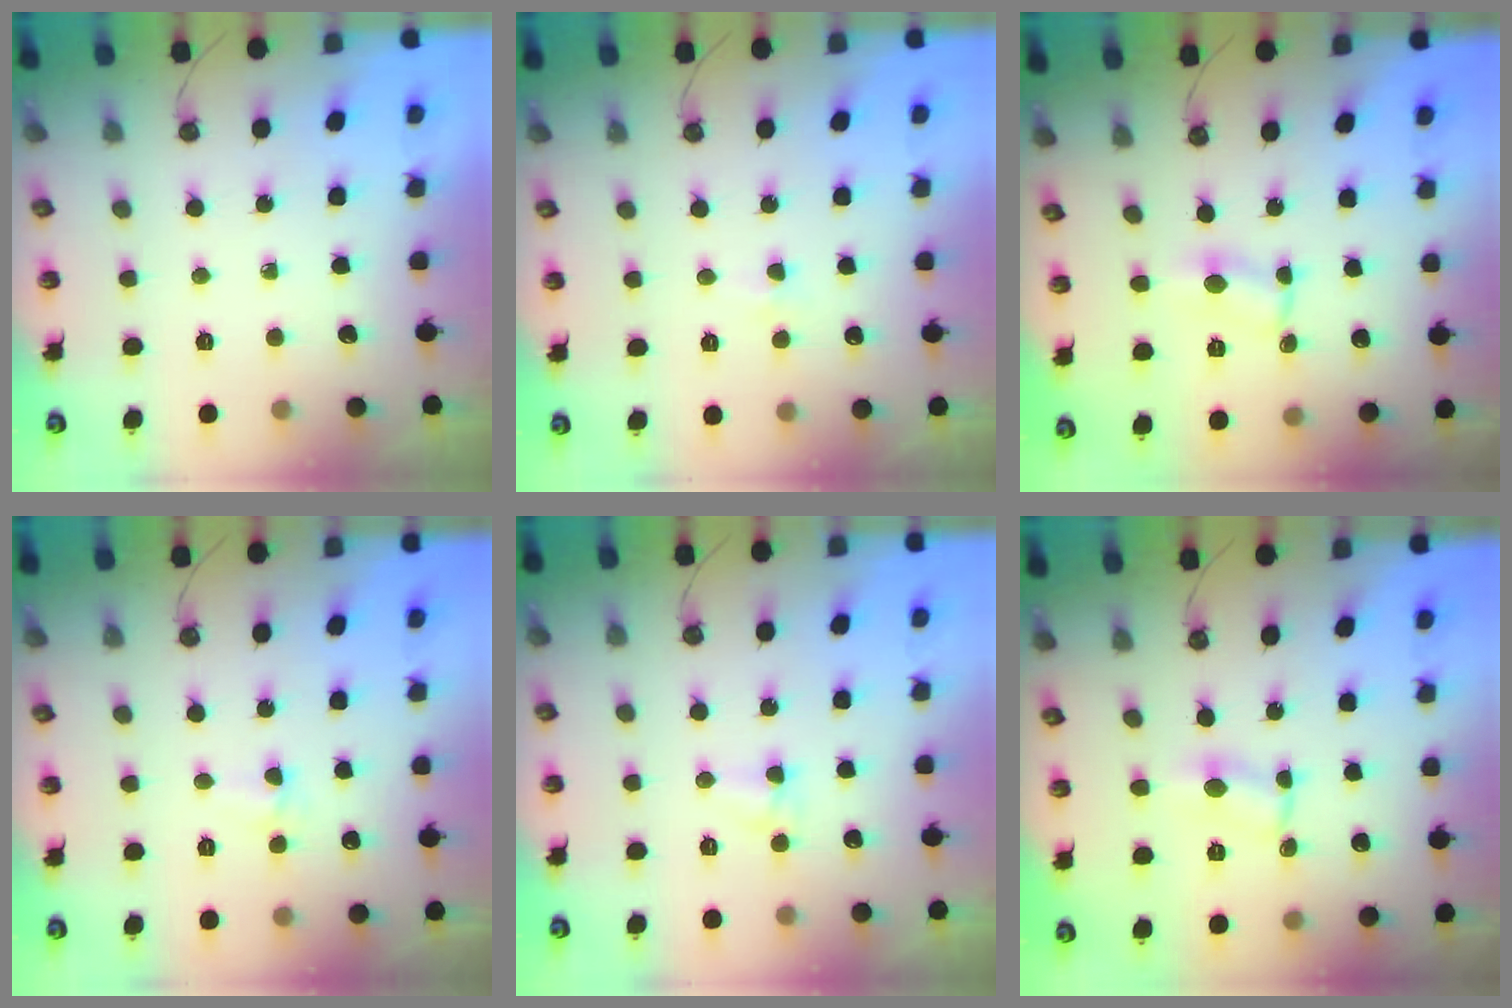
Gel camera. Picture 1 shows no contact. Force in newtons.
{"total": 3.0, "press": 2.9, "slide": 0.6}
{"total": 1.9, "press": 1.9, "slide": 0.2}
{"total": 2.9, "press": 2.9, "slide": 0.4}
{"total": 4.8, "press": 4.8, "slide": 0.5}
{"total": 1.9, "press": 1.9, "slide": 0.2}